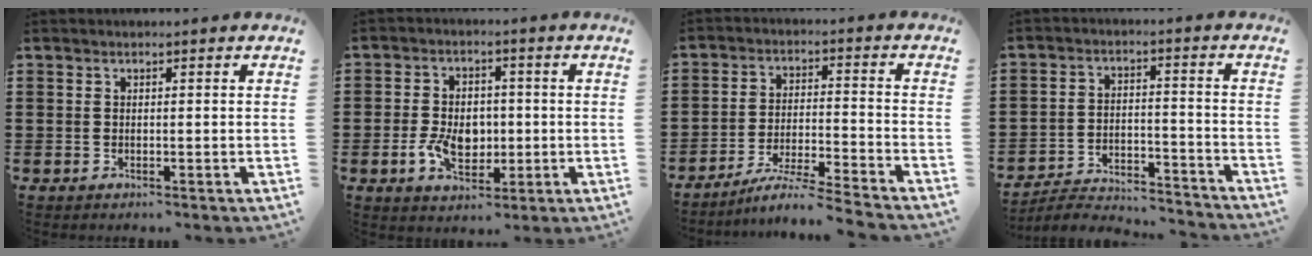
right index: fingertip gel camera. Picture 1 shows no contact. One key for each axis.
{"total": 6.9, "fx": -1.1, "fy": 4.7, "fz": 4.9, "tx": -0.098, "ty": 0.006, "tz": -0.022}
{"total": 6.0, "fx": -5.5, "fy": -0.6, "fz": 2.4, "tx": -0.053, "ty": -0.015, "tz": -0.111}
{"total": 4.5, "fx": -4.3, "fy": 0.6, "fz": 0.9, "tx": -0.026, "ty": -0.001, "tz": -0.093}